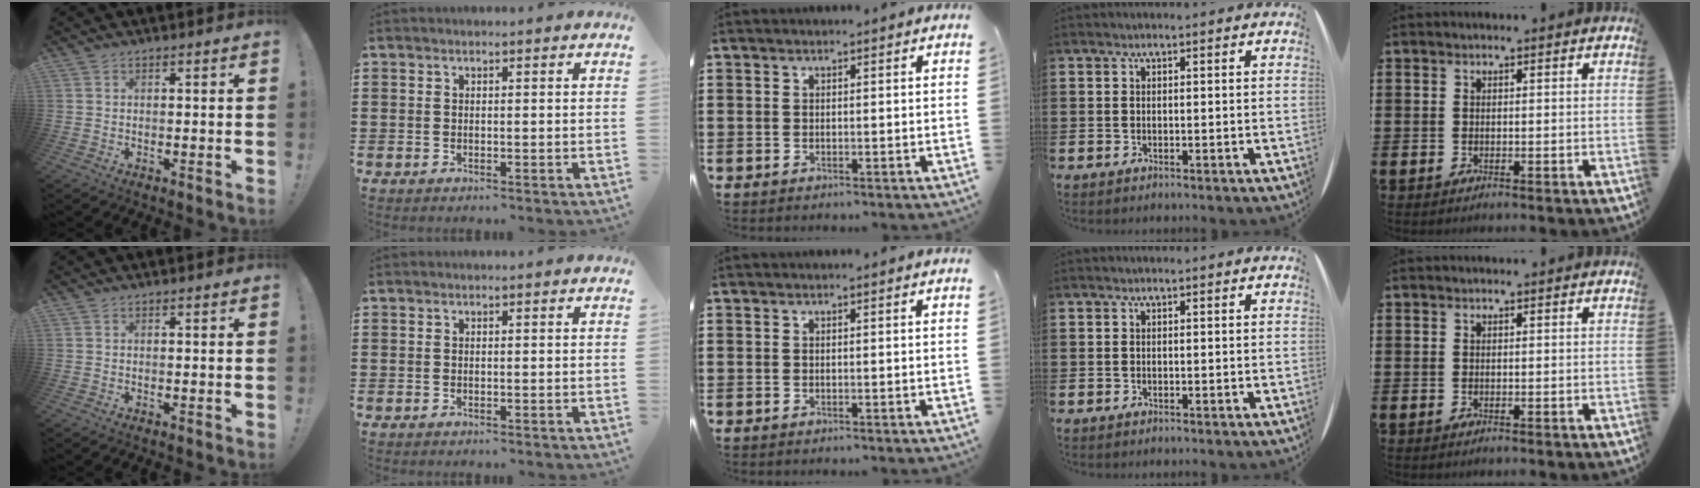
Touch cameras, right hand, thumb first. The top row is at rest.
{}